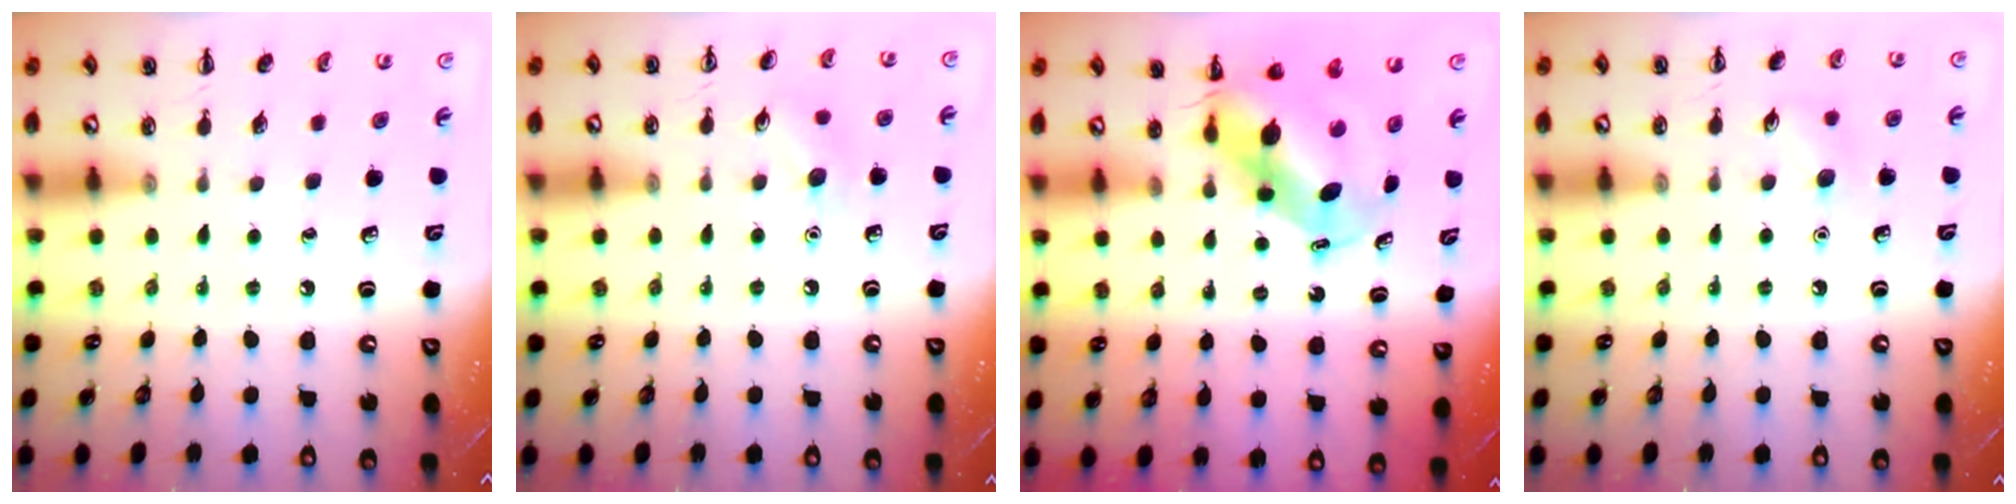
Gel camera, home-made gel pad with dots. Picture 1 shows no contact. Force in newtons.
{"total": 6.8, "press": 6.7, "slide": 1.4}
{"total": 6.2, "press": 6.1, "slide": 1.1}
{"total": 6.7, "press": 6.5, "slide": 1.7}